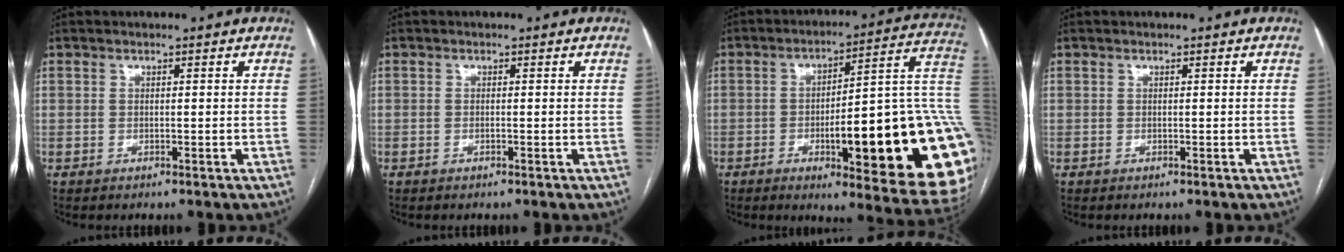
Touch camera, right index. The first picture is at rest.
{"total": 0.0}
{"total": 29.4, "force": [-4.6, 4.8, 28.7], "torque": [-0.274, 0.012, -0.059]}
{"total": 0.0}